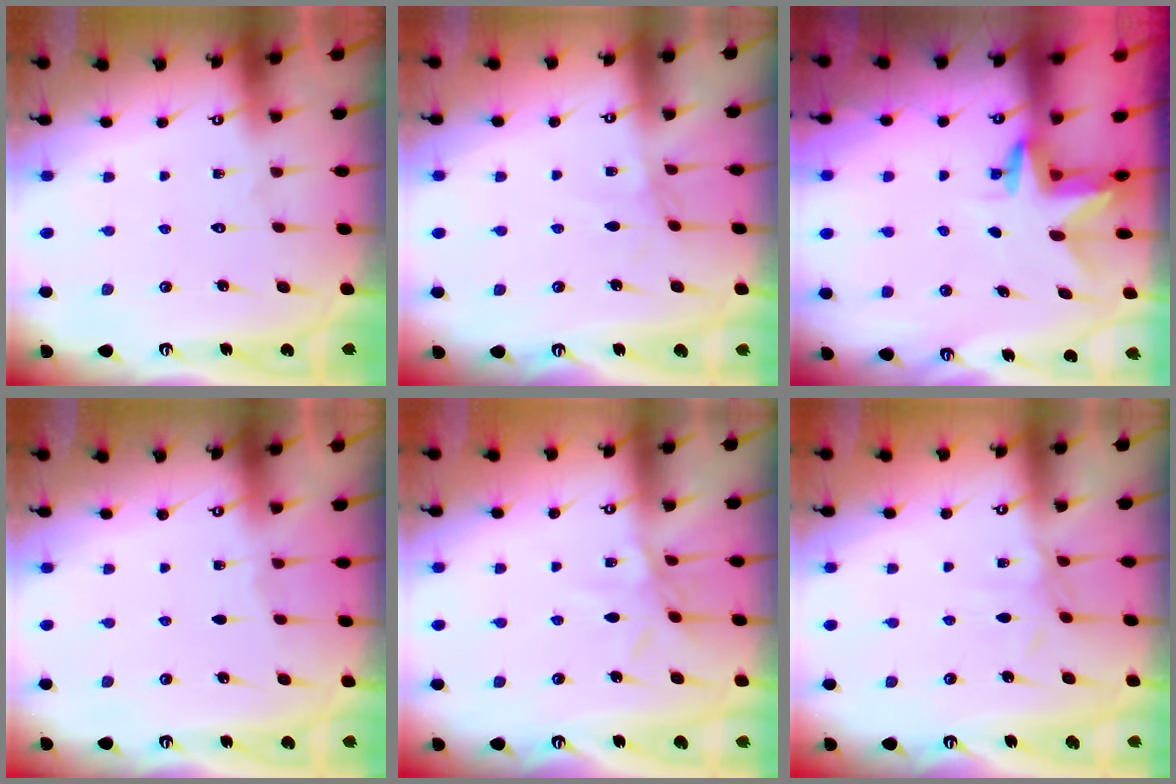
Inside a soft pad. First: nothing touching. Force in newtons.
{"total": 1.4, "press": 1.3, "slide": 0.3}
{"total": 3.0, "press": 3.0, "slide": 0.1}
{"total": 3.2, "press": 2.5, "slide": 2.0}
{"total": 6.8, "press": 6.7, "slide": 0.5}
{"total": 2.8, "press": 2.8, "slide": 0.5}